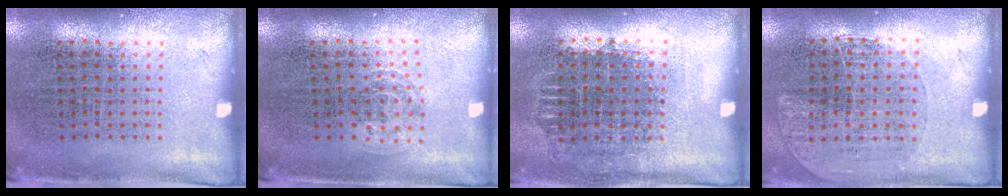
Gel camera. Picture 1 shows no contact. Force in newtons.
{"total": 0.9, "press": 0.6, "slide": 0.7}
{"total": 0.7, "press": 0.7, "slide": 0.2}
{"total": 1.2, "press": 0.9, "slide": 0.7}